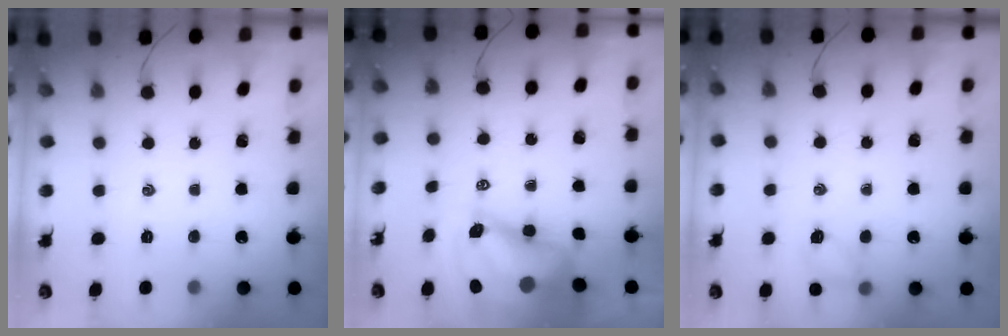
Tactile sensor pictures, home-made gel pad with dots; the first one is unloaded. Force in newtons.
{"total": 12.1, "press": 11.7, "slide": 3.4}
{"total": 5.2, "press": 5.0, "slide": 1.6}